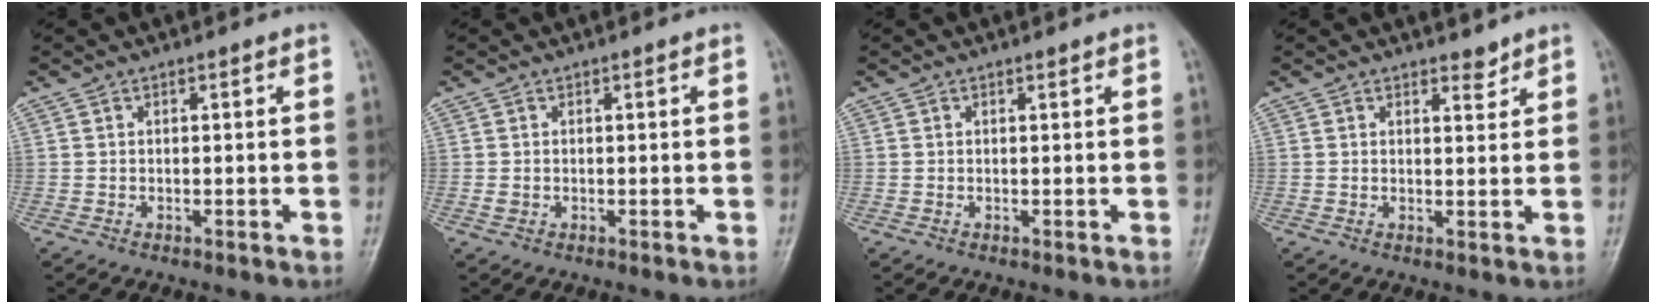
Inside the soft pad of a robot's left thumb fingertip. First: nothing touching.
{"total": 0.9, "force": [0.1, 0.8, 0.4], "torque": [-0.005, 0.000, 0.004]}
{"total": 0.0}
{"total": 2.1, "force": [1.8, 0.8, 0.6], "torque": [0.005, -0.014, 0.025]}